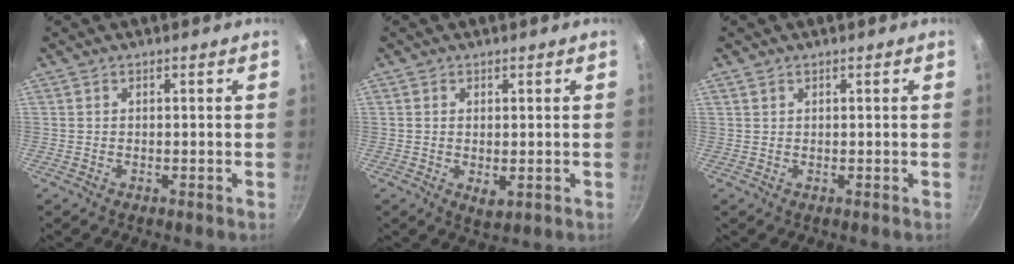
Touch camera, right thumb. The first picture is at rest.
{"total": 2.3, "force": [0.0, 1.4, 1.9], "torque": [-0.031, -0.009, 0.004]}
{"total": 0.6, "force": [0.5, 0.4, 0.2], "torque": [-0.004, 0.000, 0.009]}